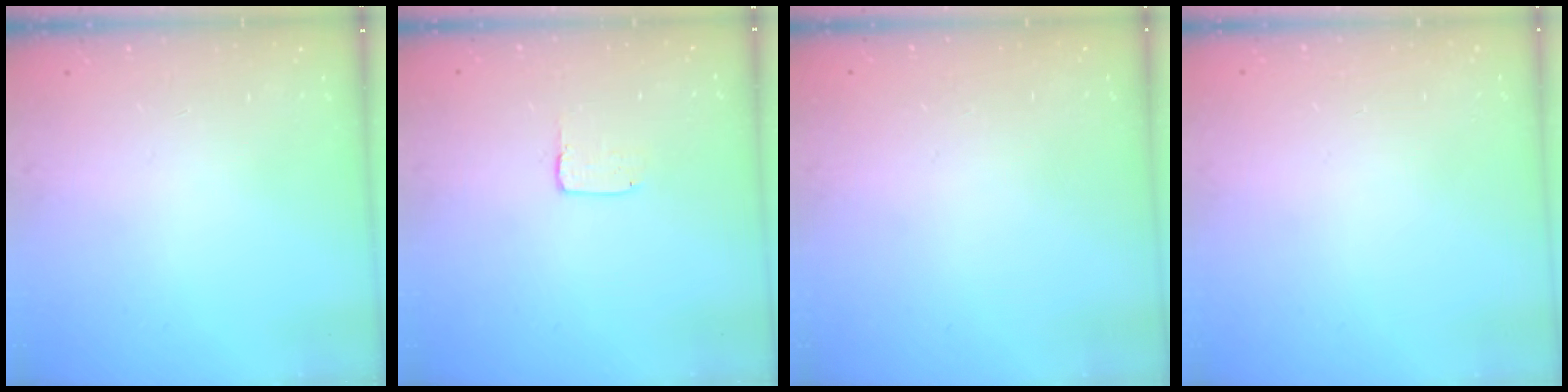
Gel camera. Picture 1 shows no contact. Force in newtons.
{"total": 2.0, "press": 2.0, "slide": 0.0}
{"total": 0.0}
{"total": 0.0}